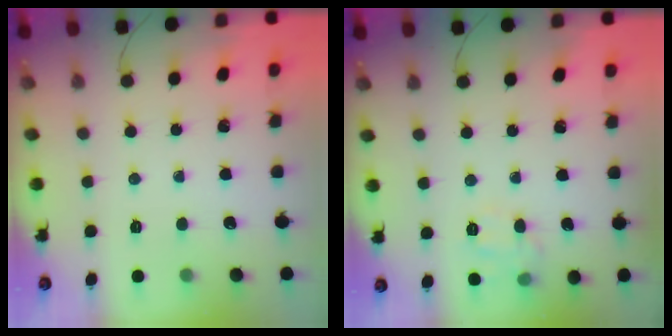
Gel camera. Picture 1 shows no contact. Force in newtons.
{"total": 8.1, "press": 8.0, "slide": 1.1}